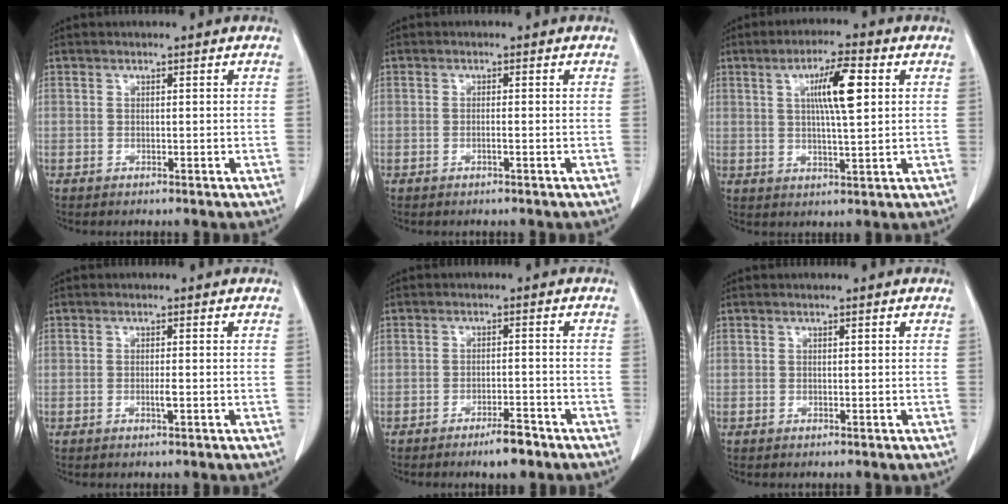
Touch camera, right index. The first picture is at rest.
{"total": 0.6, "force": [-0.2, -0.1, 0.6], "torque": [-0.010, 0.002, -0.002]}
{"total": 7.9, "force": [2.2, 0.9, 7.5], "torque": [-0.131, 0.006, 0.039]}
{"total": 1.1, "force": [-0.3, 0.0, 1.0], "torque": [-0.021, -0.001, -0.003]}
{"total": 4.1, "force": [-3.1, 0.7, 2.6], "torque": [-0.043, -0.001, -0.047]}
{"total": 0.0}